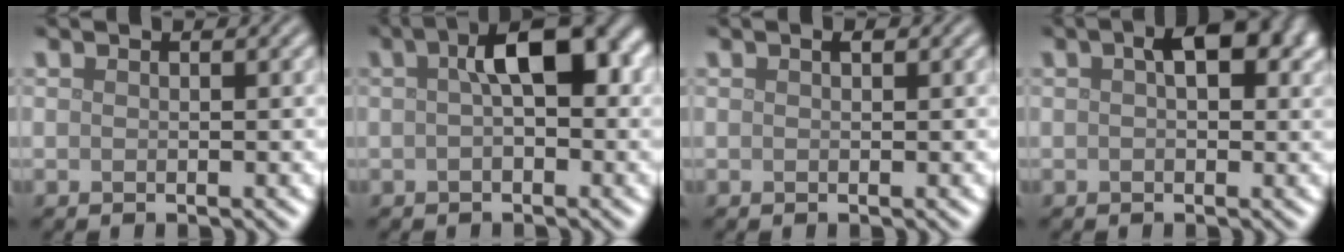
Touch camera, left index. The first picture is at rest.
{"total": 6.0, "force": [1.0, 2.5, 5.3], "torque": [-0.071, 0.015, 0.008]}
{"total": 0.5, "force": [0.3, 0.2, 0.4], "torque": [-0.006, 0.001, 0.003]}
{"total": 4.4, "force": [1.3, 2.3, 3.5], "torque": [-0.040, 0.008, 0.013]}